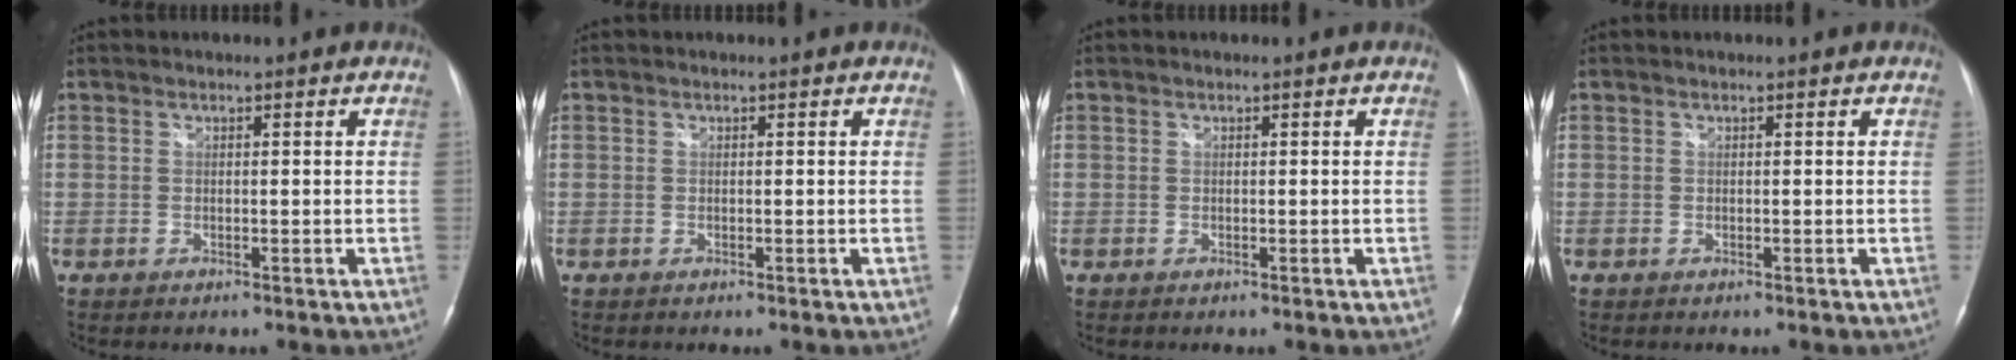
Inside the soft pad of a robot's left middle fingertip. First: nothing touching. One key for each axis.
{"total": 0.0}
{"total": 0.0}
{"total": 0.0}